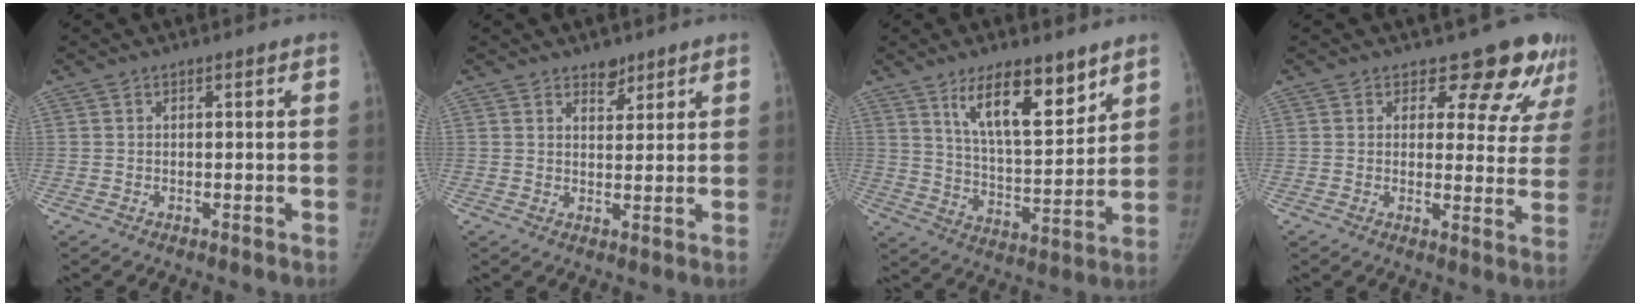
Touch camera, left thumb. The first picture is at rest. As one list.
[{"total": 3.1, "force": [2.4, 1.7, 1.1], "torque": [0.002, -0.017, 0.039]}, {"total": 14.2, "force": [8.9, 4.9, 10.0], "torque": [-0.135, -0.058, 0.157]}, {"total": 10.2, "force": [8.6, 5.0, 2.5], "torque": [0.024, -0.054, 0.077]}]